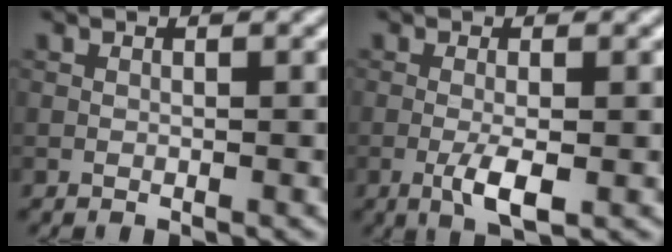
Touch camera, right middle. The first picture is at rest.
{"total": 2.9, "force": [-0.8, 0.7, 2.7], "torque": [-0.054, -0.006, -0.015]}